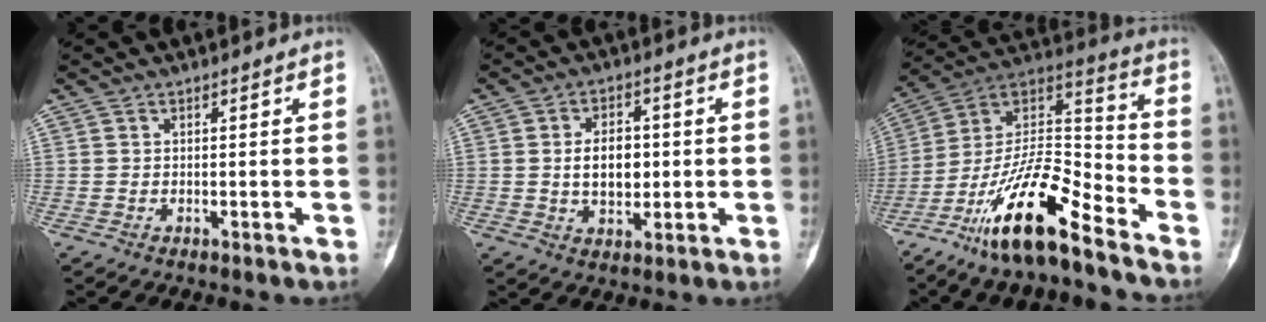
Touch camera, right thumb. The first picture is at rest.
{"total": 6.3, "force": [0.1, 4.2, 4.7], "torque": [-0.055, 0.001, 0.005]}
{"total": 19.4, "force": [-12.7, 5.7, 13.5], "torque": [-0.233, 0.088, -0.232]}